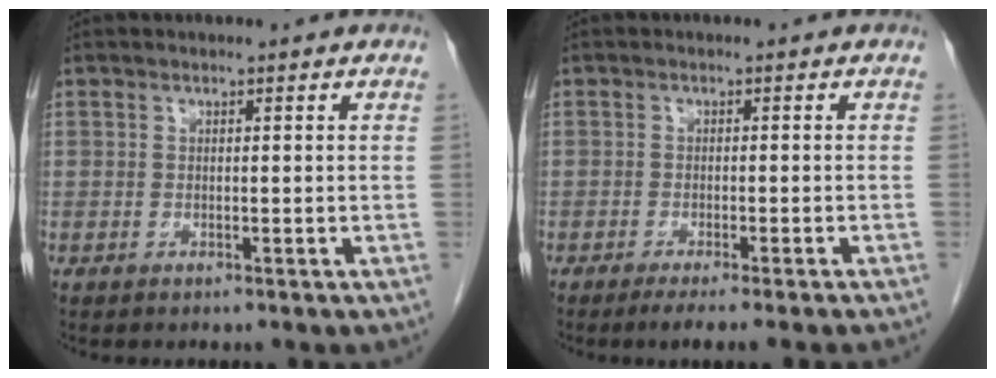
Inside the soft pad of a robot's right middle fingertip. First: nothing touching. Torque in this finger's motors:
{"motor_torque": [0.03, -0.02, 0.03, 0.03]}